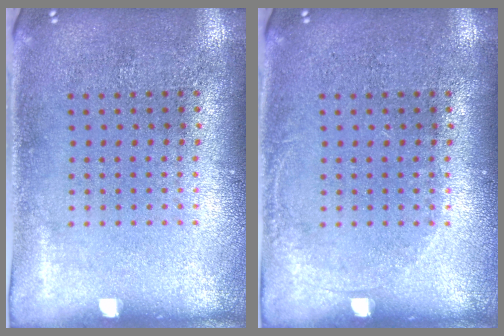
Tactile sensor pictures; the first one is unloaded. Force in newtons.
{"total": 0.7, "press": 0.7, "slide": 0.1}